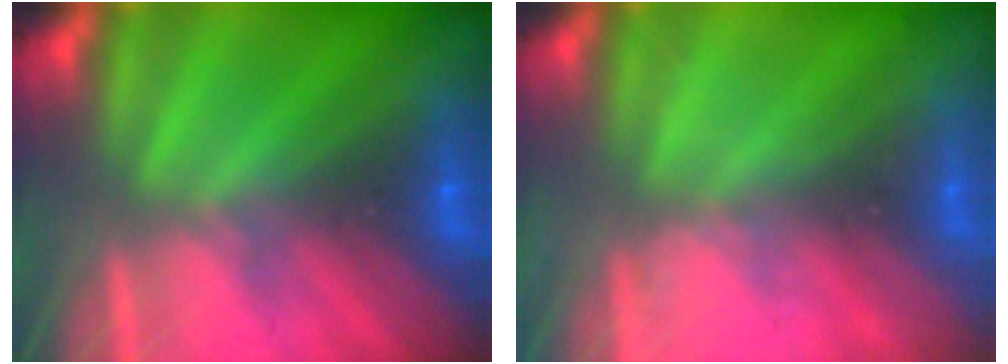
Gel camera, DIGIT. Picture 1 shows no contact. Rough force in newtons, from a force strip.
{"total": 2.2}